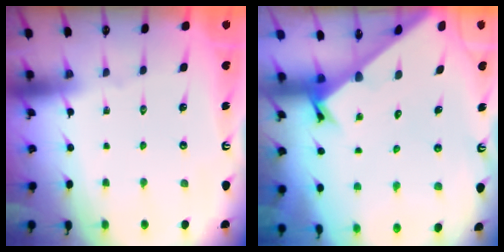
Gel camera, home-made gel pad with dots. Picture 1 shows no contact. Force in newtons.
{"total": 2.2, "press": 2.2, "slide": 0.2}